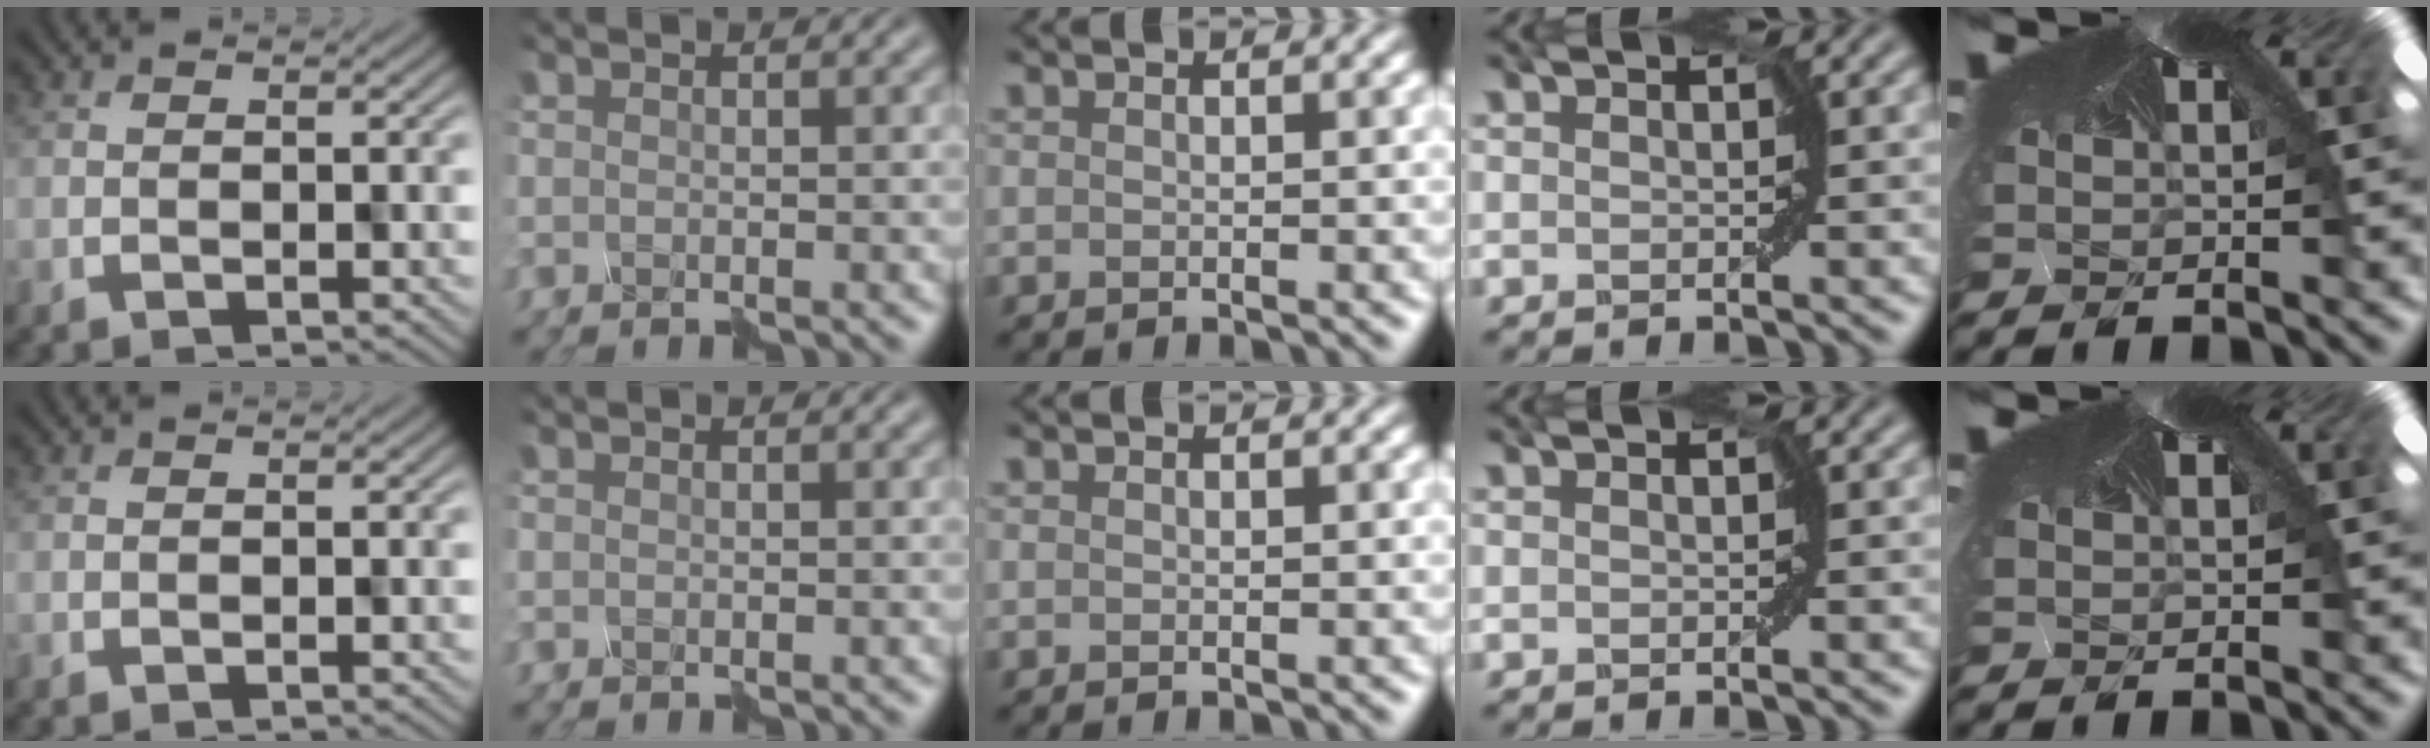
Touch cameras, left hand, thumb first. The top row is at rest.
{}